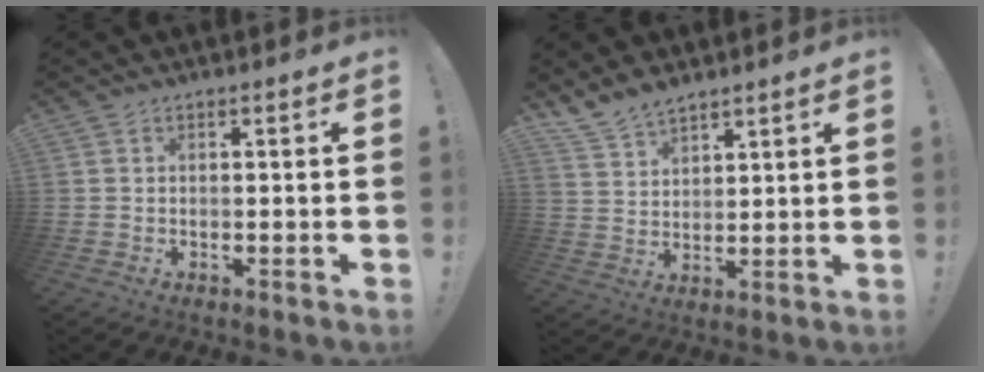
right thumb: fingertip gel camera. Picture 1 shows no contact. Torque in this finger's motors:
{"motor_torque": [-0.01, 0.01, 0.49, 0.39, 0.00]}